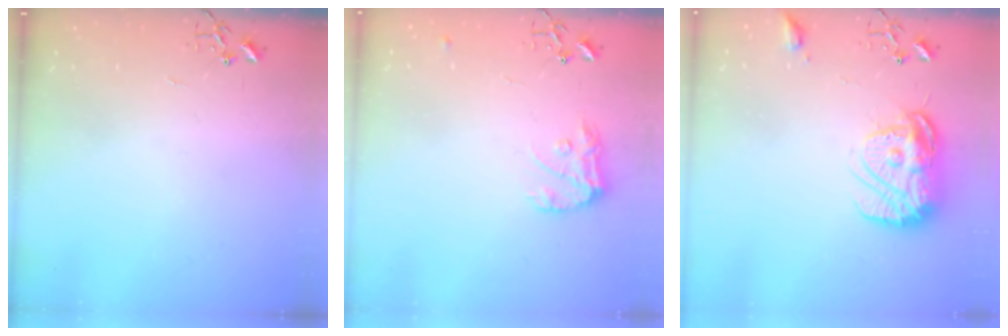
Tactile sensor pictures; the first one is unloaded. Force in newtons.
{"total": 10.9, "press": 10.9, "slide": 0.6}
{"total": 15.7, "press": 15.7, "slide": 1.6}